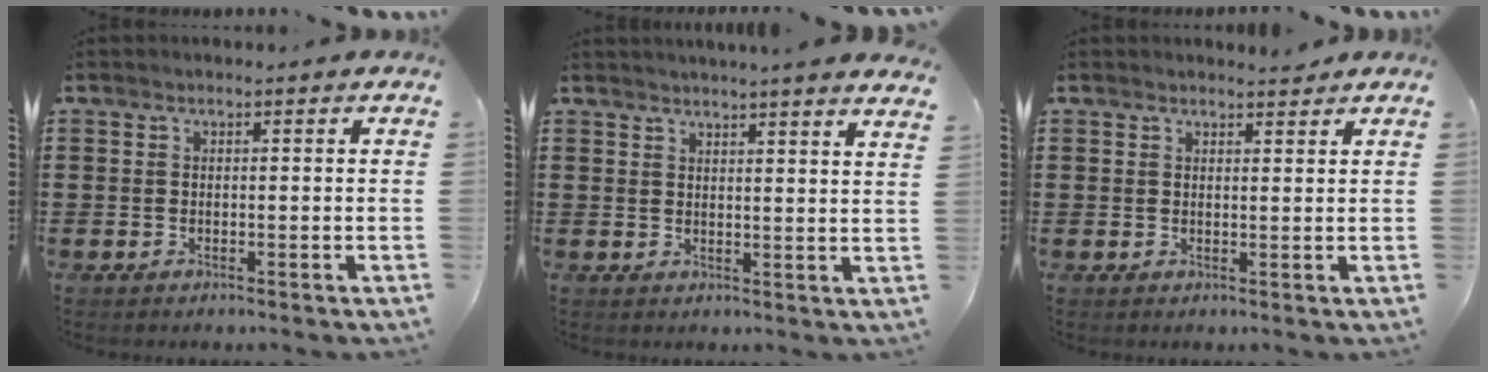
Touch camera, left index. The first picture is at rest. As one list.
[{"total": 3.1, "force": [3.0, -0.9, 0.3], "torque": [-0.013, -0.015, 0.055]}, {"total": 1.9, "force": [1.8, 0.4, 0.3], "torque": [-0.009, 0.001, 0.035]}]